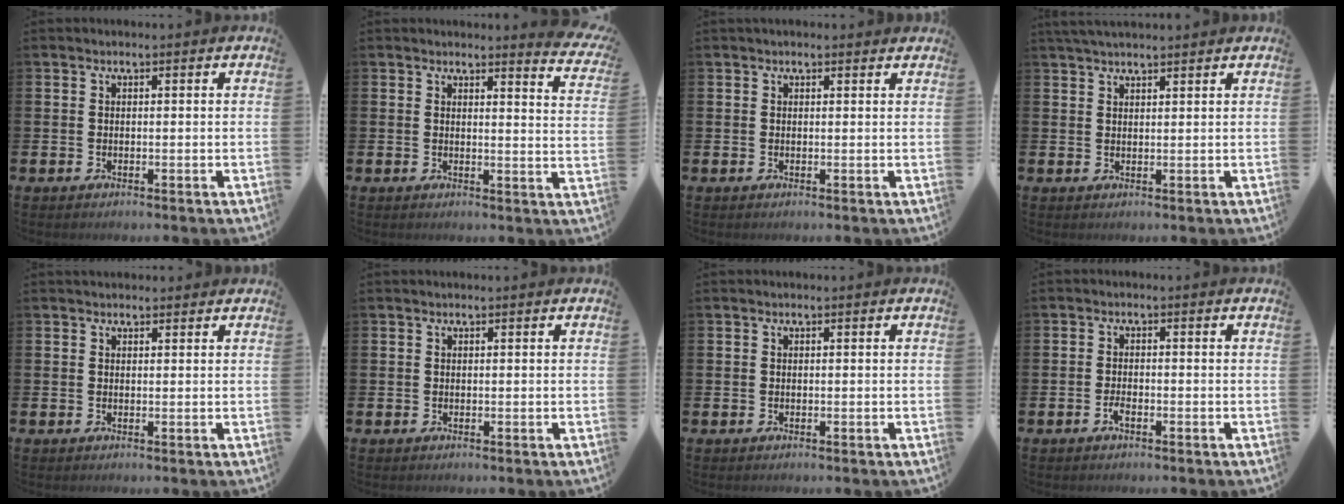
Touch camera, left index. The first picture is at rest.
{"total": 3.0, "force": [3.0, -0.1, 0.2], "torque": [0.005, -0.031, 0.046]}
{"total": 0.6, "force": [0.6, 0.2, 0.2], "torque": [0.007, -0.003, 0.008]}
{"total": 2.6, "force": [2.4, 0.3, 0.8], "torque": [-0.020, -0.002, 0.045]}
{"total": 1.2, "force": [1.0, 0.6, 0.1], "torque": [0.007, 0.002, 0.016]}
{"total": 0.0}
{"total": 0.0}
{"total": 1.6, "force": [-0.9, 0.7, 1.2], "torque": [-0.032, 0.005, -0.015]}